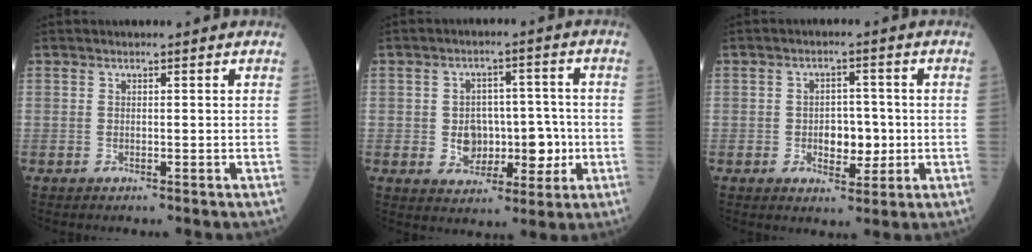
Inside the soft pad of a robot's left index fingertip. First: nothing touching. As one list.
[{"total": 7.7, "force": [-1.0, 5.3, 5.5], "torque": [-0.083, 0.019, -0.007]}, {"total": 4.8, "force": [-0.6, 2.9, 3.8], "torque": [-0.053, 0.005, -0.004]}]